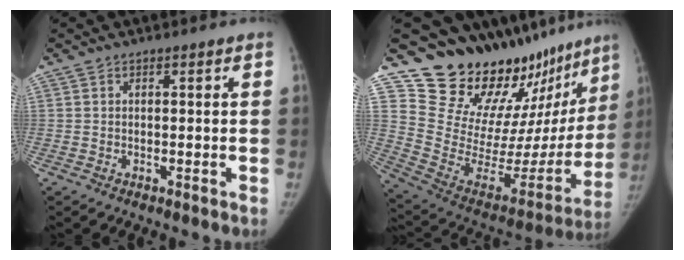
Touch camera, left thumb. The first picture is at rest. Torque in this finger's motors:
{"motor_torque": [1.18, 1.69, 0.75, -2.02, -0.04]}